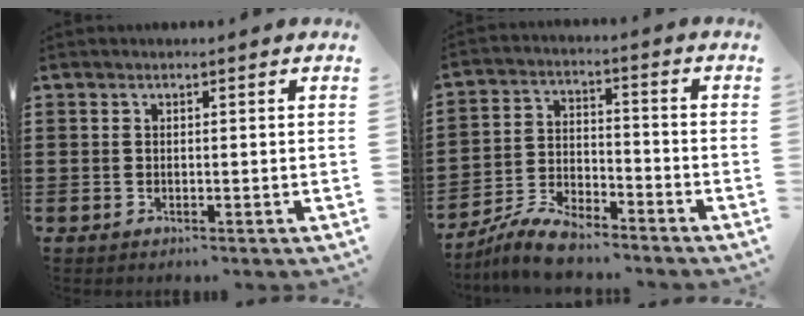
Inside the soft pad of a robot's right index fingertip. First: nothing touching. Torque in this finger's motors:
{"motor_torque": [1.38, -0.75, 0.12, 0.02]}